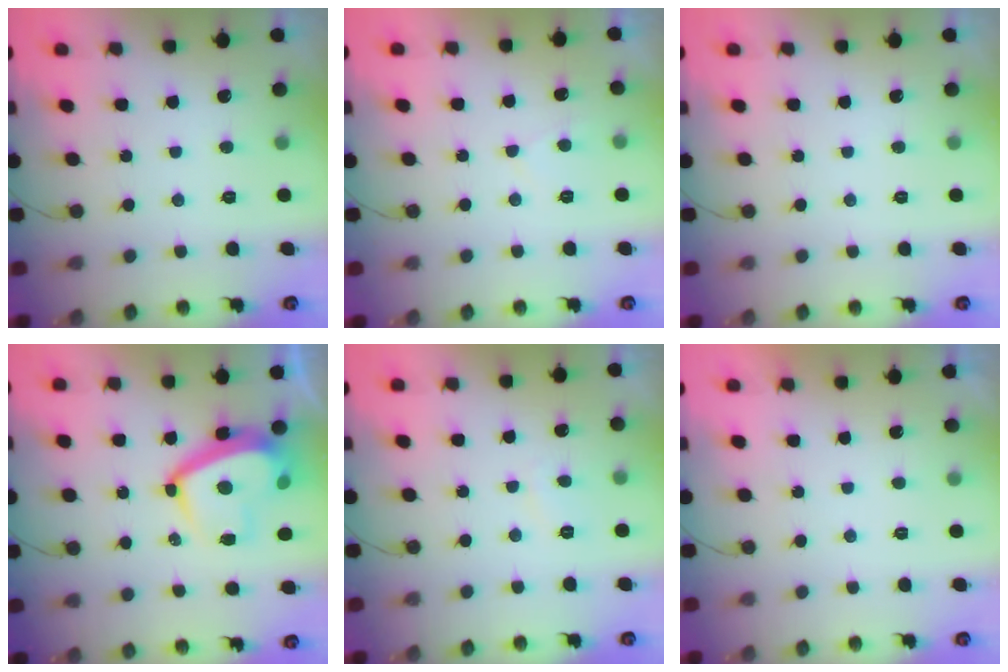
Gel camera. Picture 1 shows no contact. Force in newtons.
{"total": 2.3, "press": 2.3, "slide": 0.4}
{"total": 0.0}
{"total": 14.1, "press": 14.1, "slide": 1.5}
{"total": 1.6, "press": 1.5, "slide": 0.6}
{"total": 2.1, "press": 2.1, "slide": 0.4}